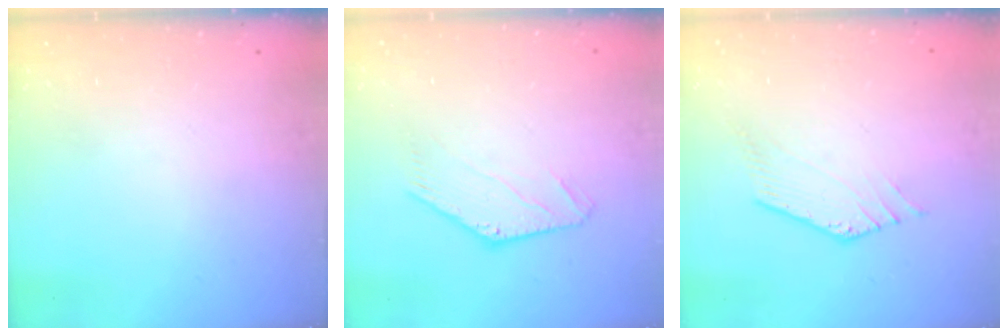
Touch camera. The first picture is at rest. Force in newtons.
{"total": 1.1, "press": 1.1, "slide": 0.0}
{"total": 2.0, "press": 2.0, "slide": 0.4}